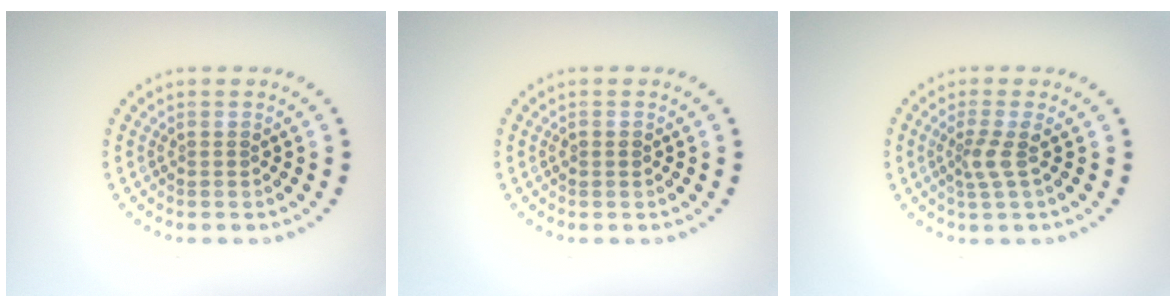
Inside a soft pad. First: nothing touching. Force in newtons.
{"total": 0.8, "press": 0.7, "slide": 0.1}
{"total": 2.0, "press": 1.4, "slide": 1.4}